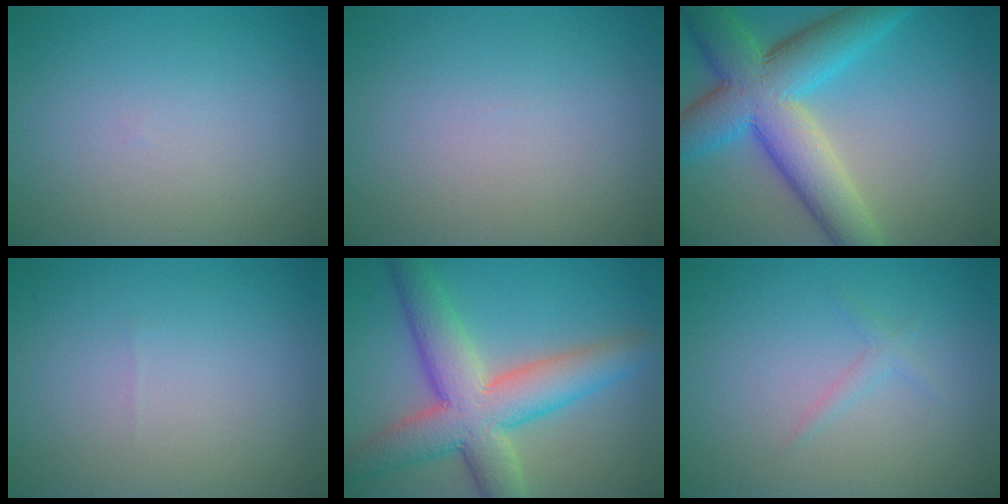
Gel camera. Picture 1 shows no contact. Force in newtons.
{"total": 0.0}
{"total": 10.2, "press": 10.2, "slide": 0.5}
{"total": 0.0}
{"total": 8.9, "press": 8.9, "slide": 0.4}
{"total": 1.0, "press": 1.0, "slide": 0.0}